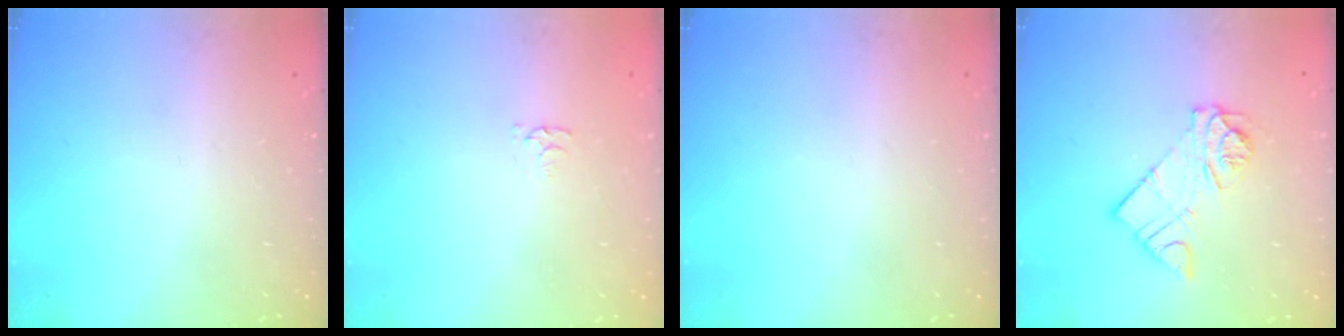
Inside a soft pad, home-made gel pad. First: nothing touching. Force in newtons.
{"total": 2.6, "press": 2.6, "slide": 0.4}
{"total": 0.0}
{"total": 9.9, "press": 9.9, "slide": 0.7}